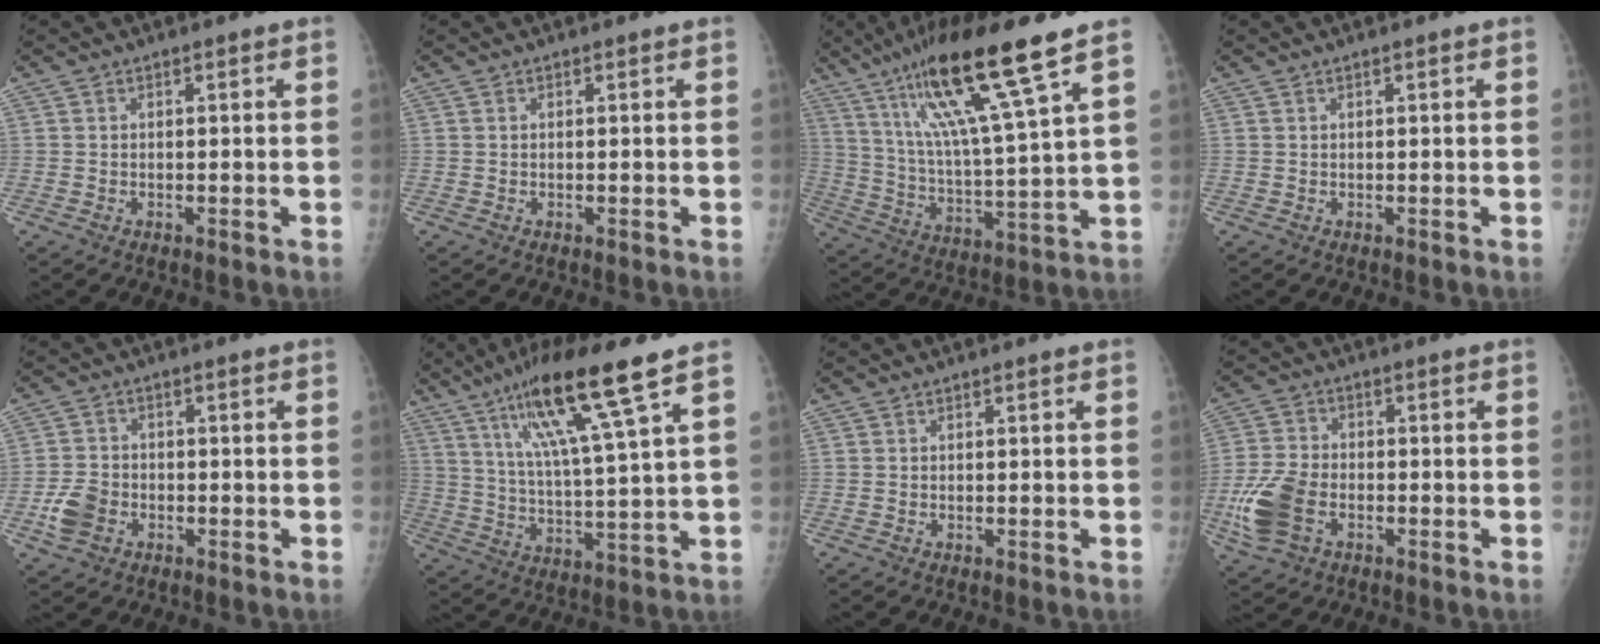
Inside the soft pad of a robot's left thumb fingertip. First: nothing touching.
{"total": 0.0}
{"total": 19.7, "force": [11.5, 1.4, 15.9], "torque": [-0.285, -0.041, 0.207]}
{"total": 0.0}
{"total": 5.5, "force": [-2.3, 4.1, 2.7], "torque": [-0.053, 0.014, -0.044]}
{"total": 16.4, "force": [9.2, 0.7, 13.5], "torque": [-0.245, -0.030, 0.167]}
{"total": 0.0}
{"total": 9.9, "force": [-3.6, 6.5, 6.5], "torque": [-0.148, 0.008, -0.069]}